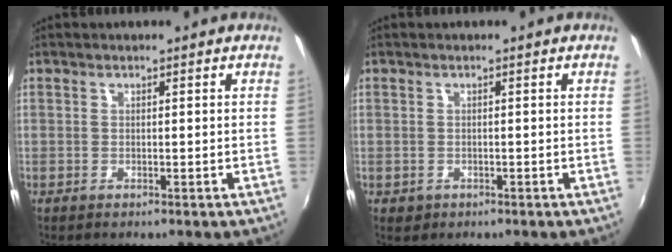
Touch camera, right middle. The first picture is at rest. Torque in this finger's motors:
{"motor_torque": [0.40, -0.20, 0.03, 0.00]}